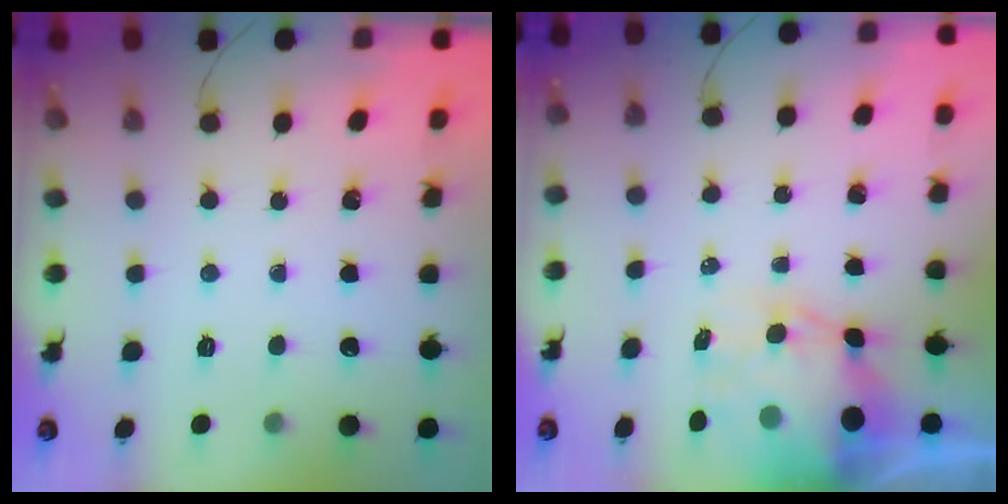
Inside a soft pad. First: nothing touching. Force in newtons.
{"total": 8.2, "press": 7.7, "slide": 2.7}